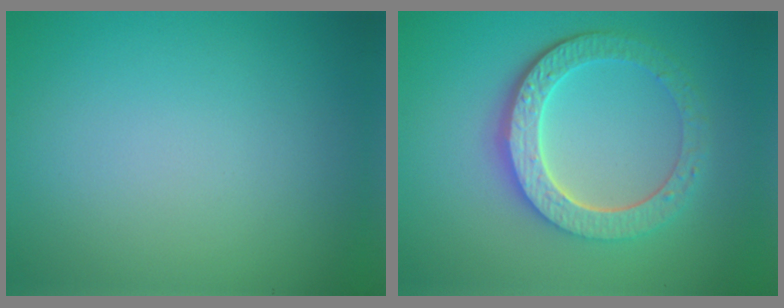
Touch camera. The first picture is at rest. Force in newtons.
{"total": 5.6, "press": 4.5, "slide": 3.4}